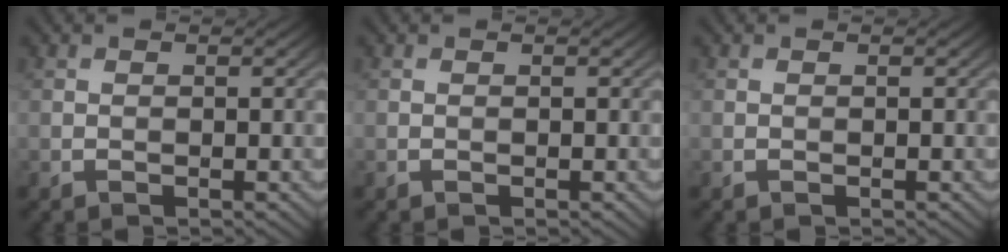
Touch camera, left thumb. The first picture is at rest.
{"total": 0.0}
{"total": 0.0}